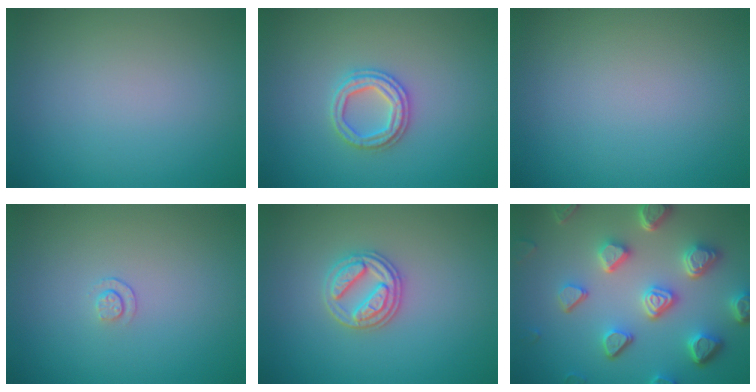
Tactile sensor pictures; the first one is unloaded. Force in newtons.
{"total": 2.4, "press": 2.4, "slide": 0.4}
{"total": 0.0}
{"total": 0.8, "press": 0.5, "slide": 0.7}
{"total": 3.0, "press": 2.8, "slide": 1.0}
{"total": 6.9, "press": 5.4, "slide": 4.3}